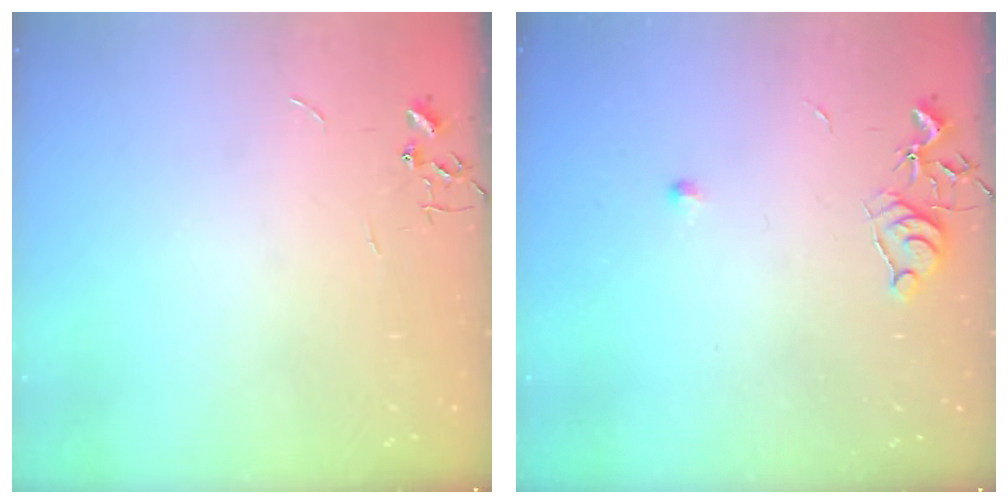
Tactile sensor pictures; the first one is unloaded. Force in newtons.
{"total": 6.2, "press": 6.2, "slide": 0.8}